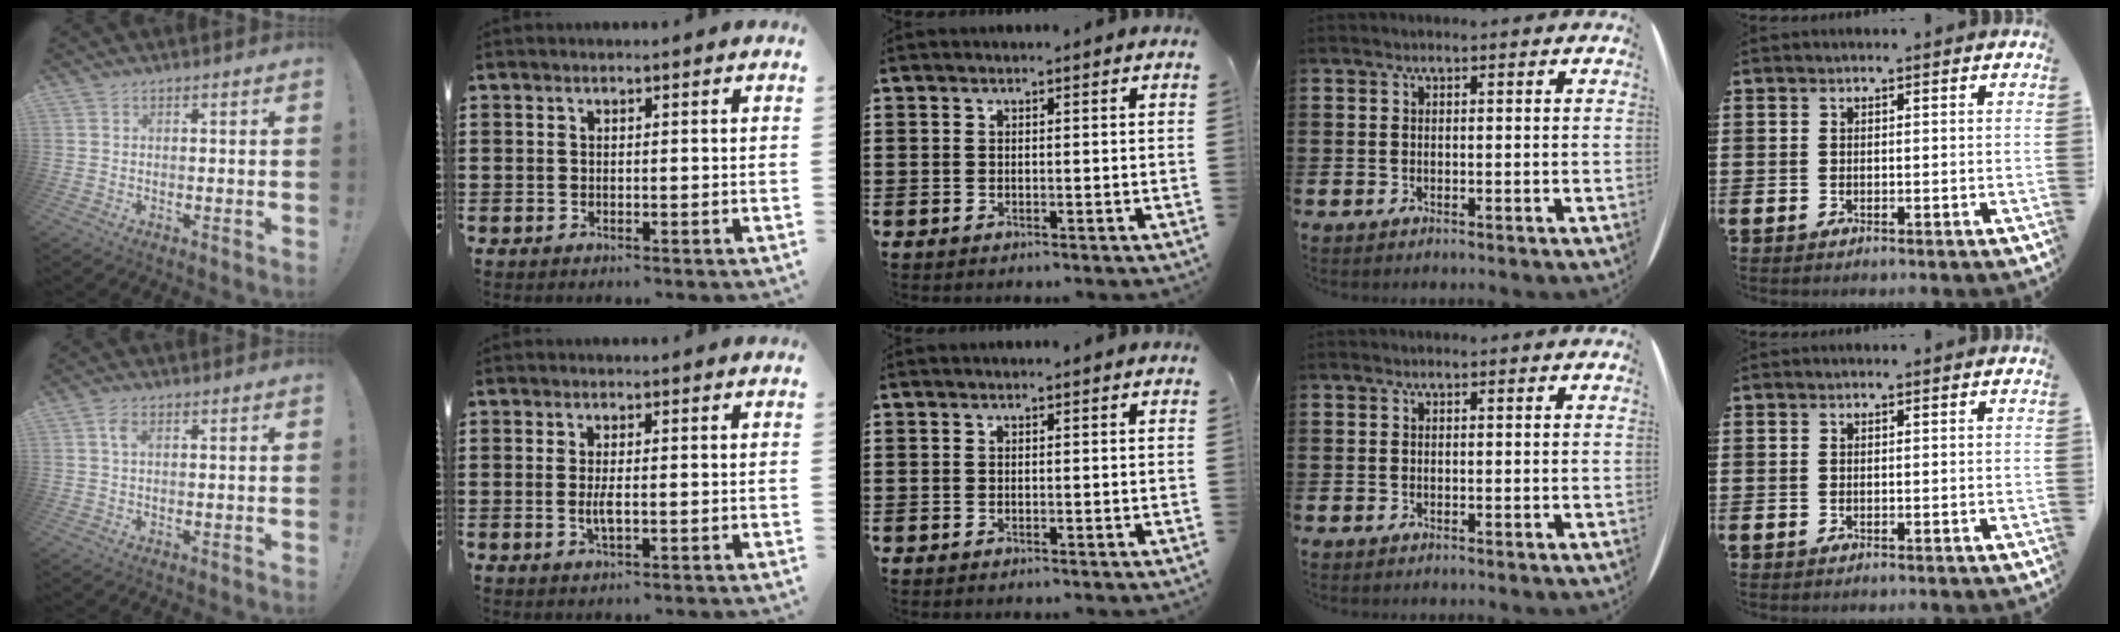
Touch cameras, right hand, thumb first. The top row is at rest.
{"thumb": {"total": 2.6, "force": [0.7, 1.4, 2.1], "torque": [-0.039, 0.005, 0.010]}, "index": {"total": 2.1, "force": [-0.3, 0.5, 2.0], "torque": [-0.043, -0.004, -0.009]}}